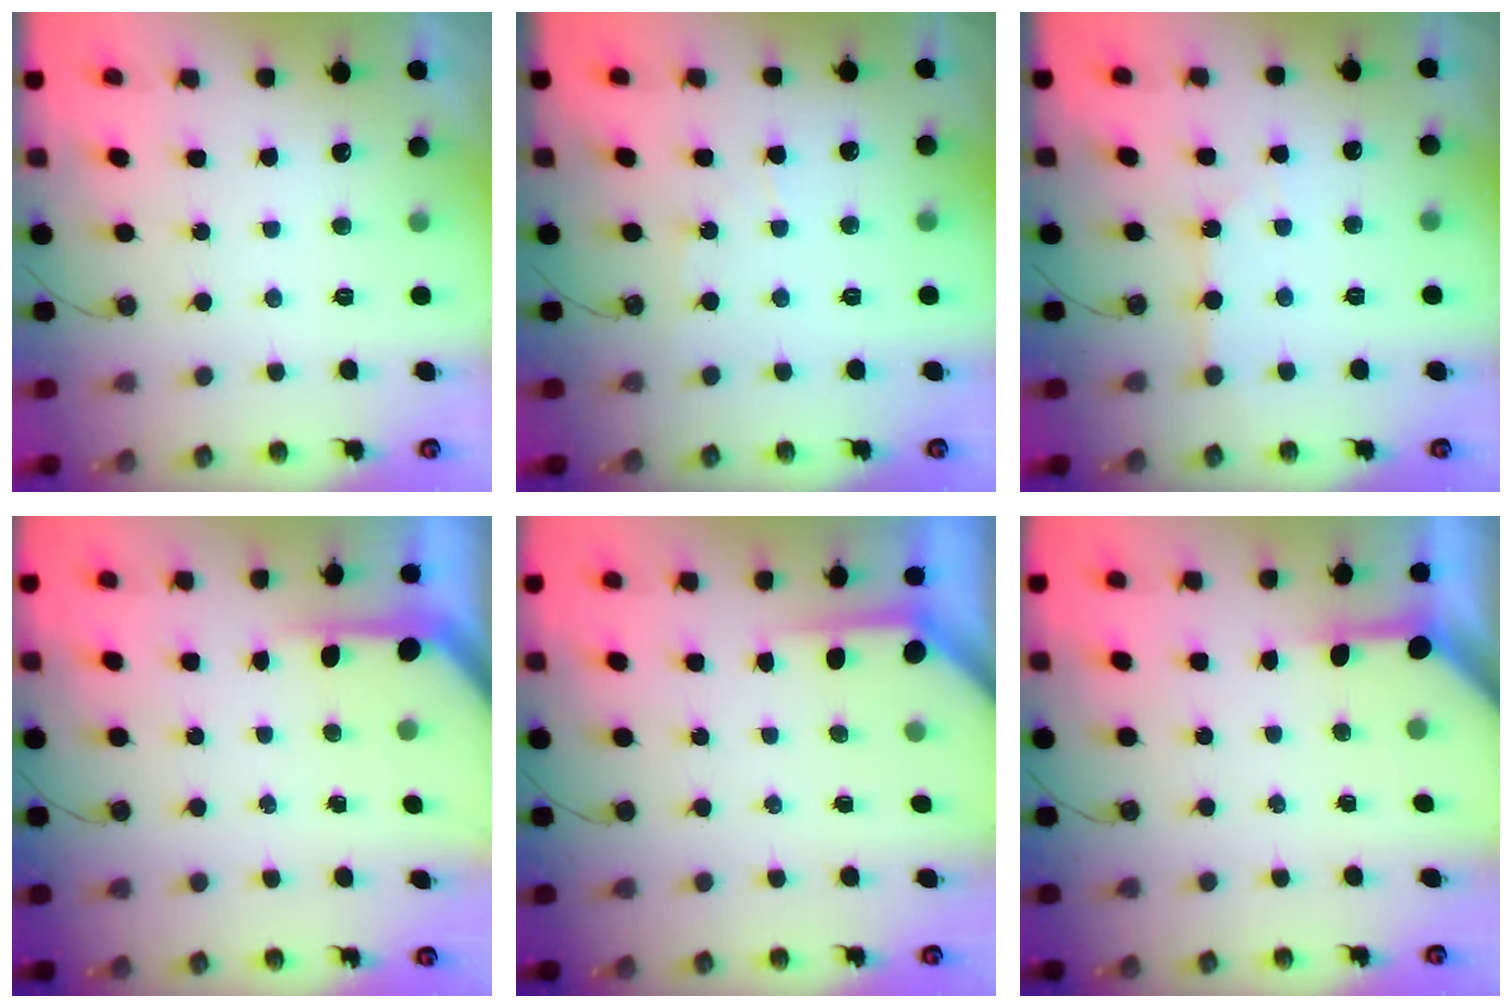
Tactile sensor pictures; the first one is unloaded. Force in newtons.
{"total": 5.6, "press": 5.6, "slide": 0.8}
{"total": 1.9, "press": 1.8, "slide": 0.4}
{"total": 4.3, "press": 4.3, "slide": 0.5}
{"total": 3.5, "press": 3.5, "slide": 0.3}
{"total": 3.5, "press": 3.4, "slide": 0.4}